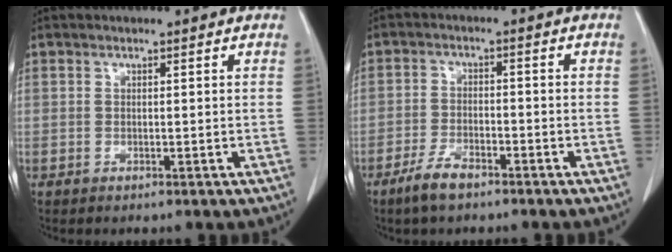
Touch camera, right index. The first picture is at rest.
{"total": 4.6, "force": [-3.4, 1.2, 2.7], "torque": [-0.060, -0.002, -0.066]}